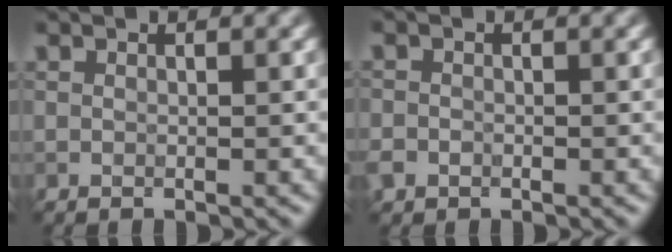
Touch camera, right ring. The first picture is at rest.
{"total": 2.1, "force": [-1.8, -0.5, -0.9], "torque": [-0.015, -0.009, 0.005]}